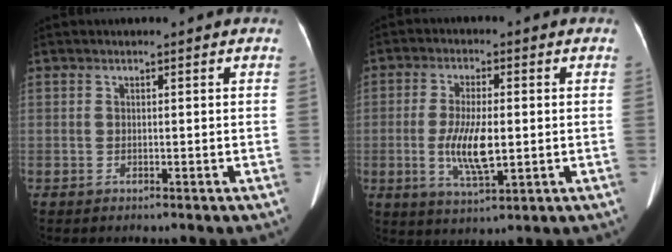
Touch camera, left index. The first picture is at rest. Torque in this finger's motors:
{"motor_torque": [0.31, -0.01, 0.14, 0.15]}